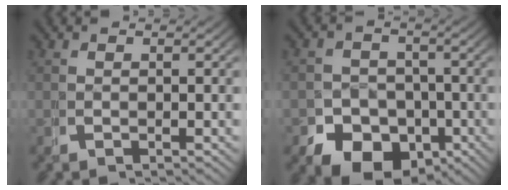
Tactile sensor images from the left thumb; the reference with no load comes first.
{"total": 8.8, "force": [-4.3, 6.7, 3.8], "torque": [-0.049, -0.030, -0.066]}